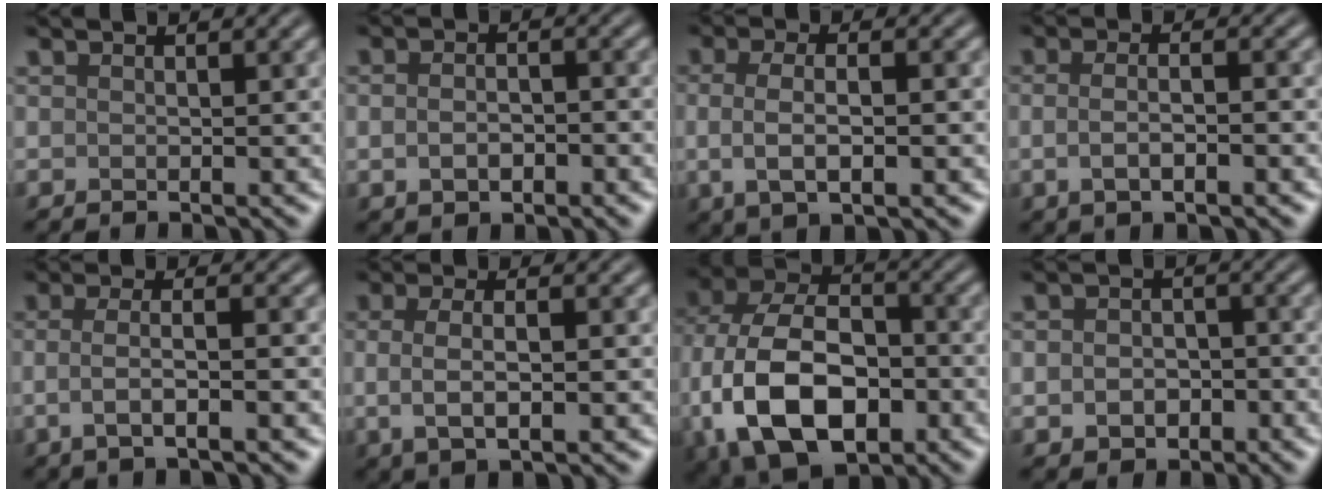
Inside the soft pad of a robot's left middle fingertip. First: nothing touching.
{"total": 2.9, "force": [-0.7, 1.8, 2.2], "torque": [-0.035, -0.004, -0.011]}
{"total": 4.2, "force": [-0.3, 1.5, 3.9], "torque": [-0.080, -0.003, -0.007]}
{"total": 3.6, "force": [-0.6, 1.4, 3.2], "torque": [-0.046, -0.005, -0.013]}
{"total": 3.9, "force": [-0.6, 1.3, 3.7], "torque": [-0.058, -0.006, -0.013]}
{"total": 3.8, "force": [-0.1, 1.4, 3.6], "torque": [-0.071, -0.003, -0.003]}
{"total": 15.7, "force": [-4.1, 10.4, 11.0], "torque": [-0.245, -0.027, -0.068]}
{"total": 3.5, "force": [-0.9, 2.6, 2.1], "torque": [-0.030, -0.008, -0.018]}